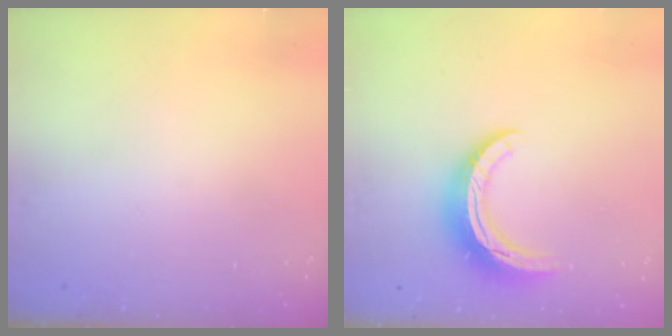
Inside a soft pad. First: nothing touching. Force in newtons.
{"total": 11.2, "press": 11.2, "slide": 0.7}